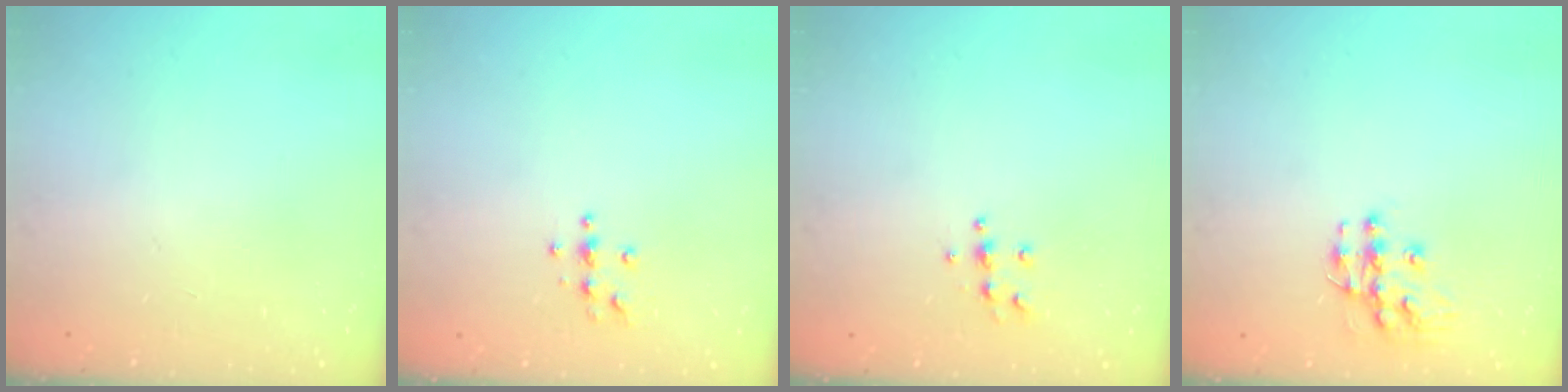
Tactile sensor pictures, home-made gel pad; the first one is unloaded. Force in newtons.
{"total": 3.9, "press": 3.8, "slide": 0.4}
{"total": 5.6, "press": 5.6, "slide": 0.6}
{"total": 10.0, "press": 10.0, "slide": 0.6}